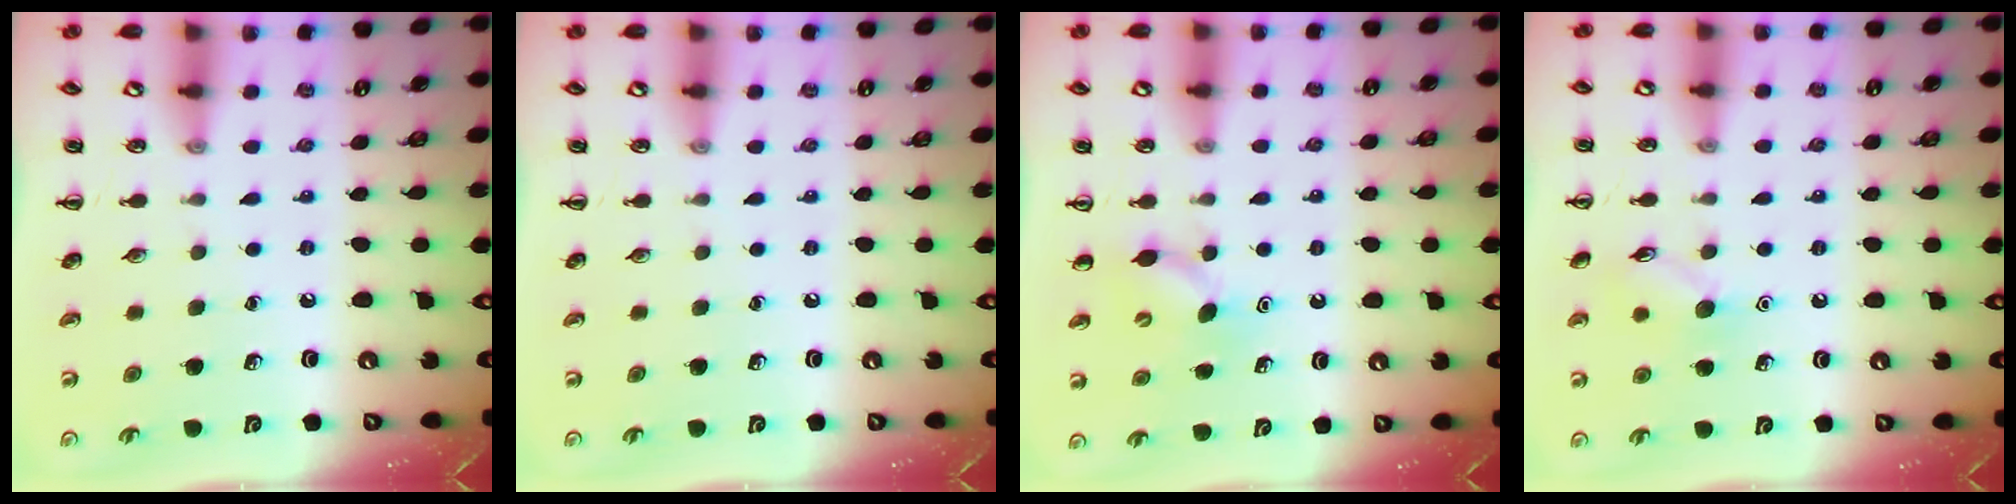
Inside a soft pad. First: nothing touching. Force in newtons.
{"total": 0.0}
{"total": 5.9, "press": 5.8, "slide": 1.5}
{"total": 7.7, "press": 7.7, "slide": 0.9}